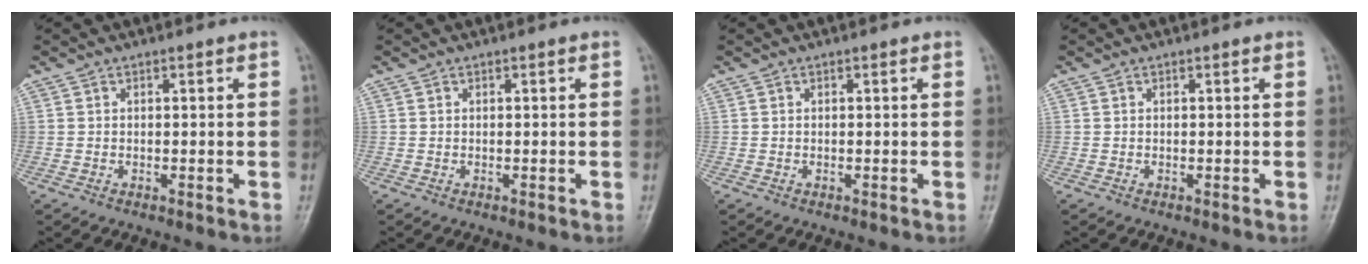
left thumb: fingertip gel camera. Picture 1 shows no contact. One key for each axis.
{"total": 0.0}
{"total": 0.0}
{"total": 0.0}